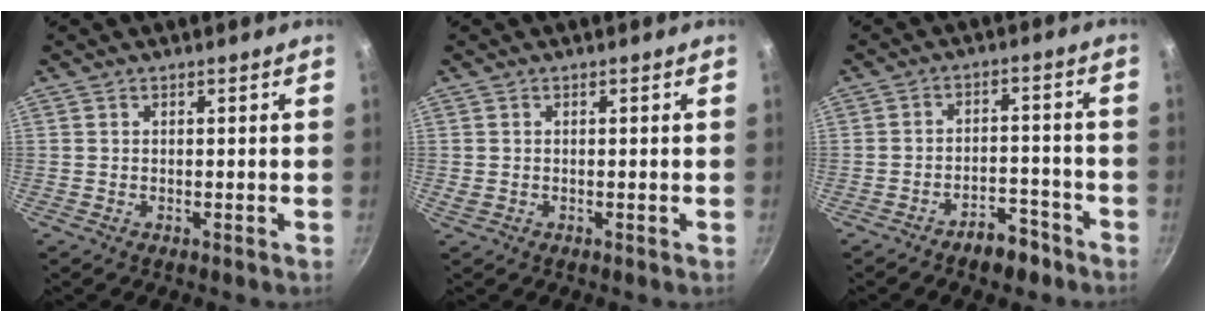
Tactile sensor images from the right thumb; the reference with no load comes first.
{"total": 0.6, "force": [-0.1, 0.4, 0.5], "torque": [-0.010, 0.001, 0.002]}
{"total": 6.1, "force": [-4.5, 3.0, 2.8], "torque": [-0.024, 0.046, -0.062]}